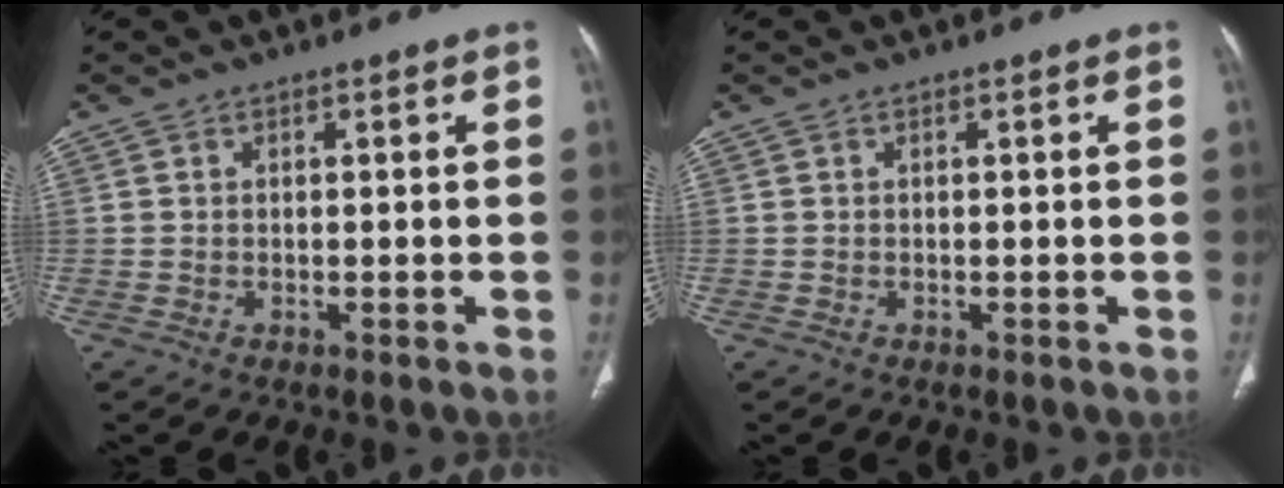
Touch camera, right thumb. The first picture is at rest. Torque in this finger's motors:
{"motor_torque": [0.00, 0.00, -0.02, -0.02, 0.00]}